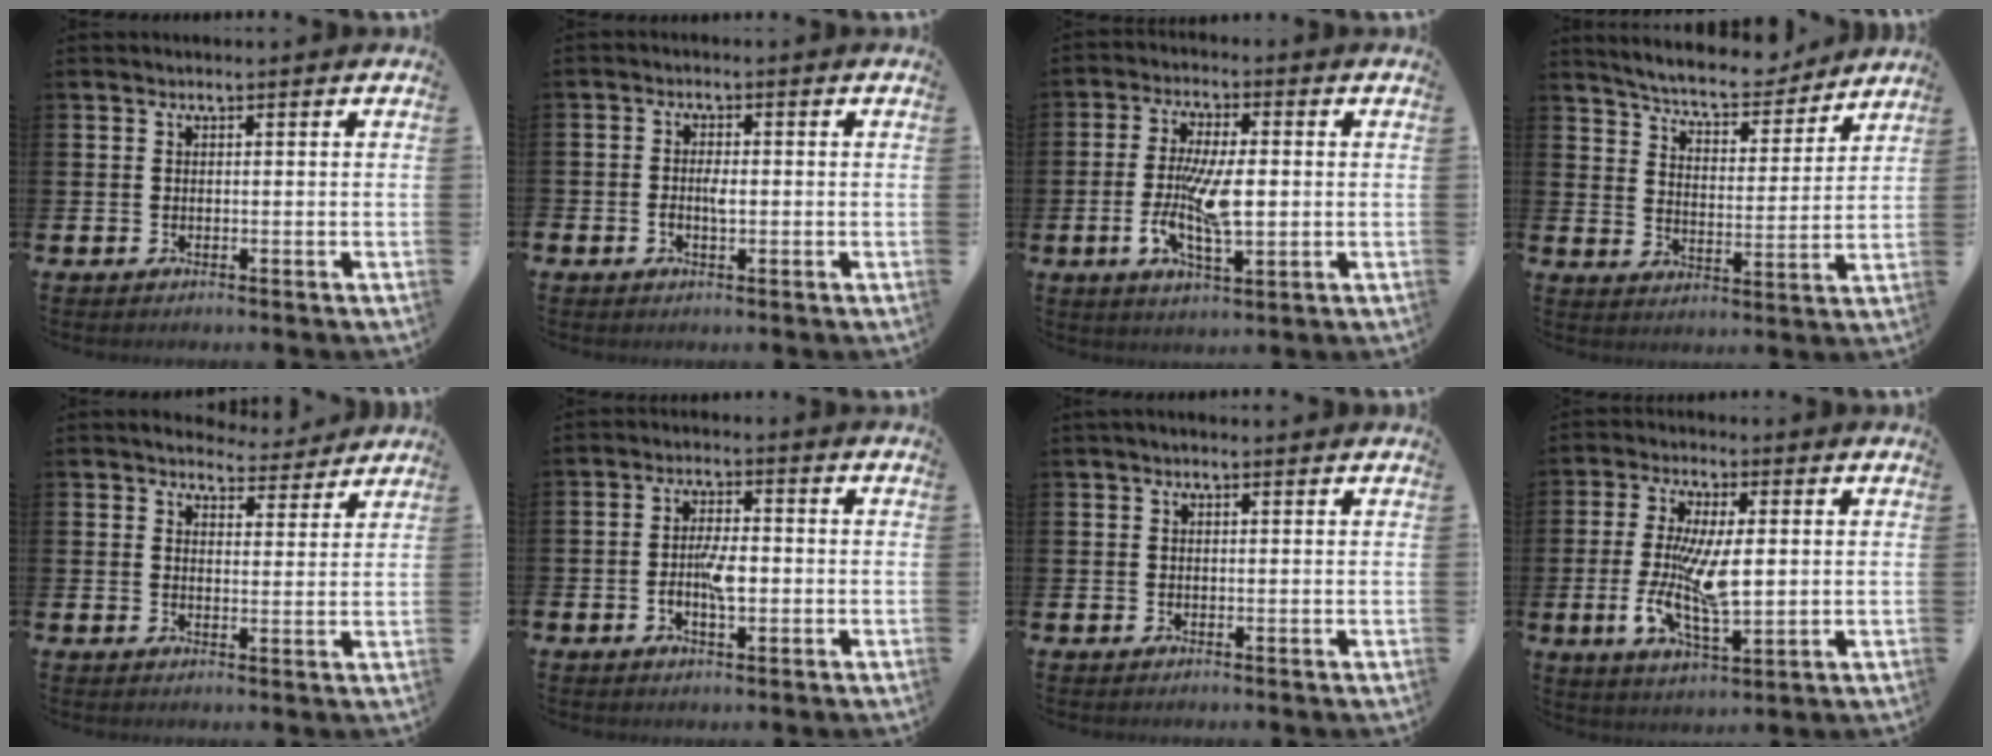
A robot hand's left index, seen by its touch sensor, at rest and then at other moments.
{"total": 1.9, "force": [-0.5, 1.1, 1.5], "torque": [-0.026, 0.001, -0.011]}
{"total": 8.4, "force": [-0.6, 2.9, 7.9], "torque": [-0.158, -0.003, -0.014]}
{"total": 7.0, "force": [6.7, 1.2, 1.5], "torque": [-0.057, -0.046, 0.116]}
{"total": 4.5, "force": [4.3, 1.2, 0.0], "torque": [0.001, -0.034, 0.074]}
{"total": 4.1, "force": [-0.9, 1.8, 3.6], "torque": [-0.056, 0.001, -0.018]}
{"total": 0.6, "force": [0.3, 0.2, 0.5], "torque": [0.000, 0.000, 0.002]}
{"total": 9.4, "force": [0.2, 3.4, 8.7], "torque": [-0.161, -0.006, 0.002]}